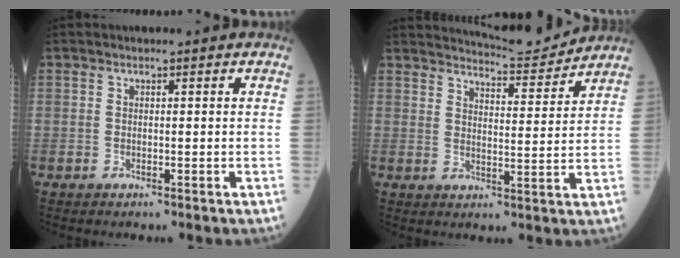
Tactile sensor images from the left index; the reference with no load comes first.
{"total": 8.3, "force": [8.2, -0.4, 0.6], "torque": [-0.019, -0.009, 0.117]}